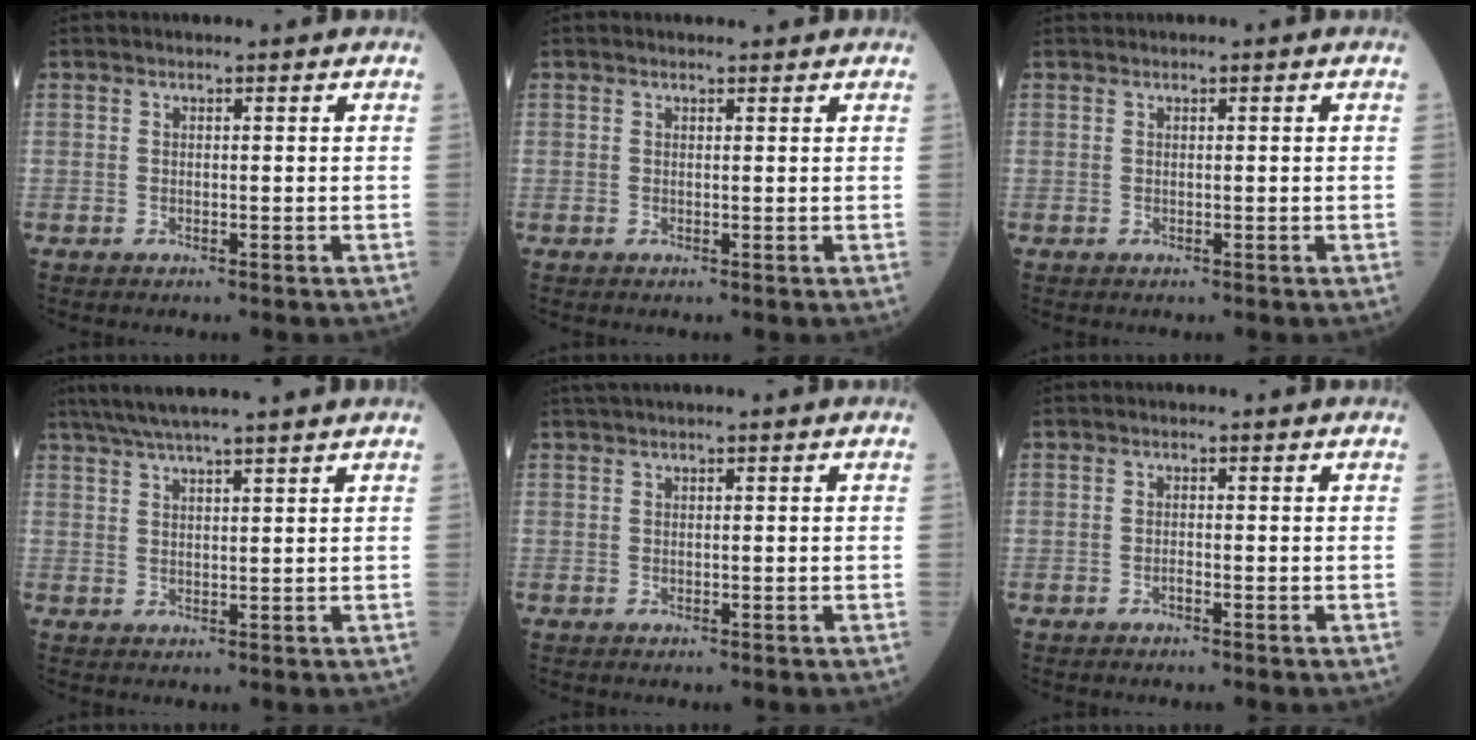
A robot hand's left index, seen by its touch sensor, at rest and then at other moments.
{"total": 1.1, "force": [1.1, 0.1, 0.1], "torque": [-0.012, 0.001, 0.013]}
{"total": 0.0}
{"total": 9.2, "force": [7.7, -0.9, 4.9], "torque": [-0.080, 0.028, 0.115]}
{"total": 1.0, "force": [0.6, -0.1, 0.8], "torque": [-0.021, 0.017, 0.016]}
{"total": 0.6, "force": [-0.5, 0.1, 0.4], "torque": [-0.010, 0.001, -0.008]}